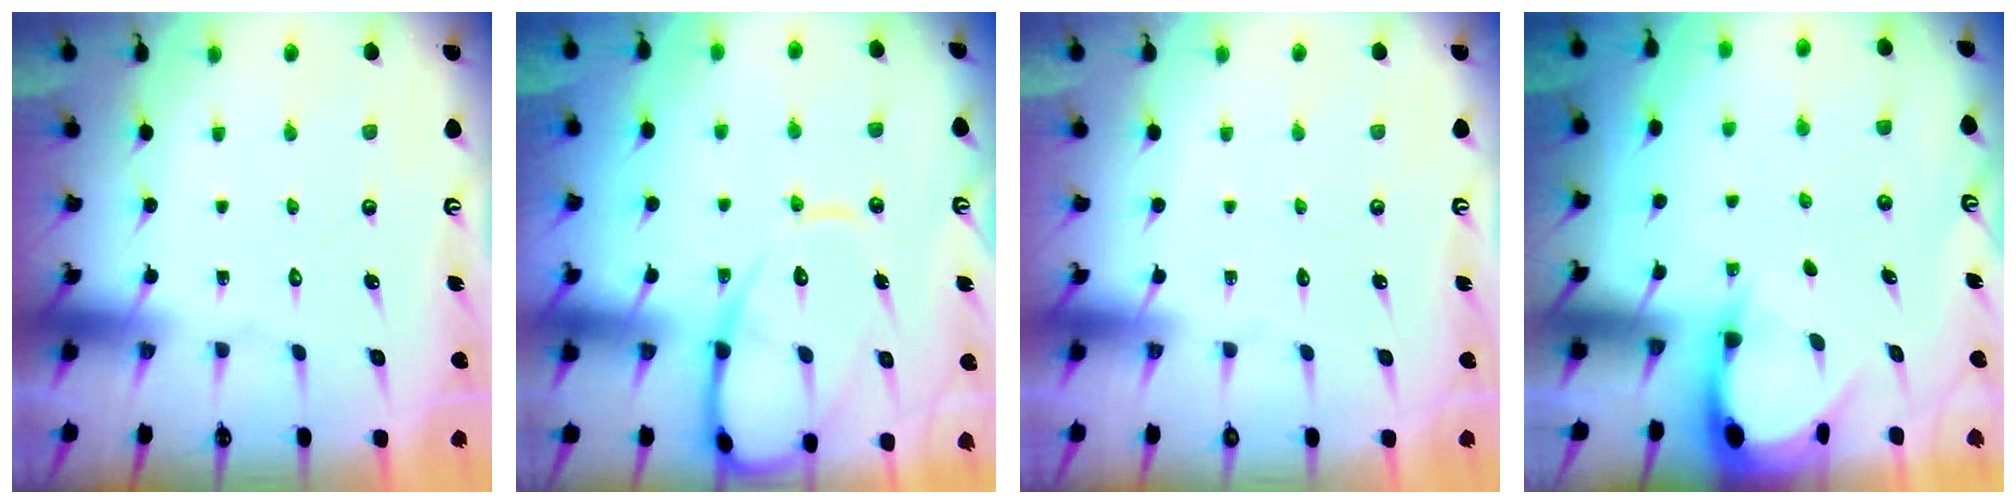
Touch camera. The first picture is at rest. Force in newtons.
{"total": 13.5, "press": 13.5, "slide": 1.5}
{"total": 0.0}
{"total": 2.9, "press": 2.9, "slide": 0.3}